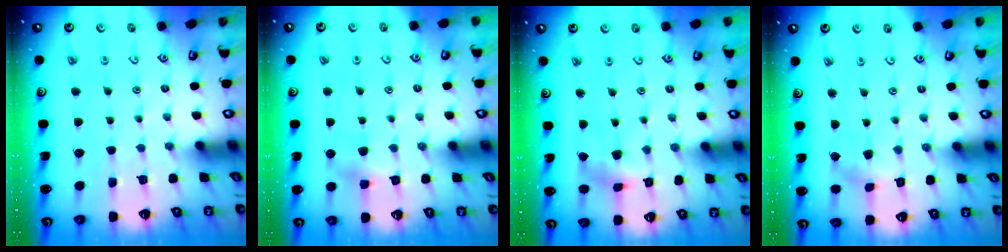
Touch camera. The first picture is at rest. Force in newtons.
{"total": 5.4, "press": 5.3, "slide": 0.6}
{"total": 5.6, "press": 5.5, "slide": 0.7}
{"total": 2.0, "press": 2.0, "slide": 0.1}